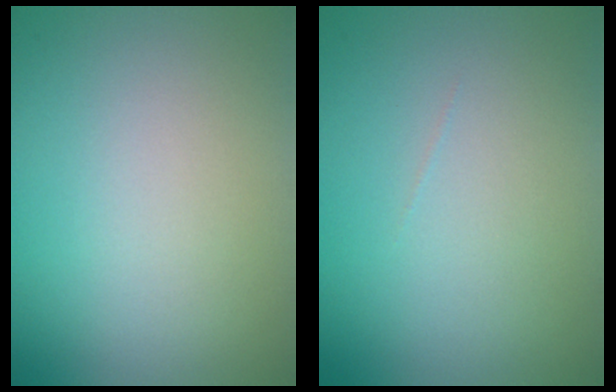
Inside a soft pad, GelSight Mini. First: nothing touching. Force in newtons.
{"total": 0.0}